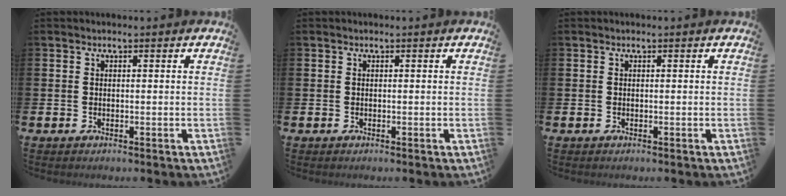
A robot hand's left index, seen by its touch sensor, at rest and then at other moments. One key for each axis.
{"total": 0.0}
{"total": 0.0}